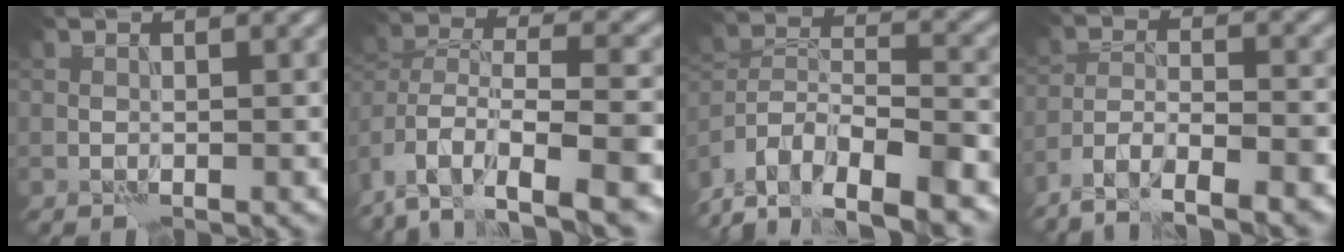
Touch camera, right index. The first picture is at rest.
{"total": 11.0, "force": [-6.7, 5.3, 7.0], "torque": [-0.116, 0.018, -0.098]}
{"total": 14.0, "force": [-11.7, 5.0, 6.0], "torque": [-0.088, 0.012, -0.169]}
{"total": 7.8, "force": [-6.4, 1.9, 4.1], "torque": [-0.057, -0.008, -0.107]}